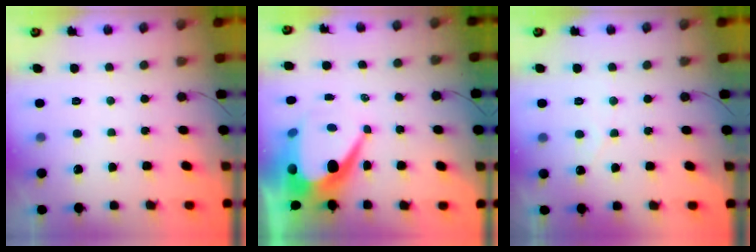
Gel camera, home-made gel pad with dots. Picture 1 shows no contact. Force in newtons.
{"total": 12.7, "press": 12.7, "slide": 1.0}
{"total": 1.7, "press": 1.7, "slide": 0.0}